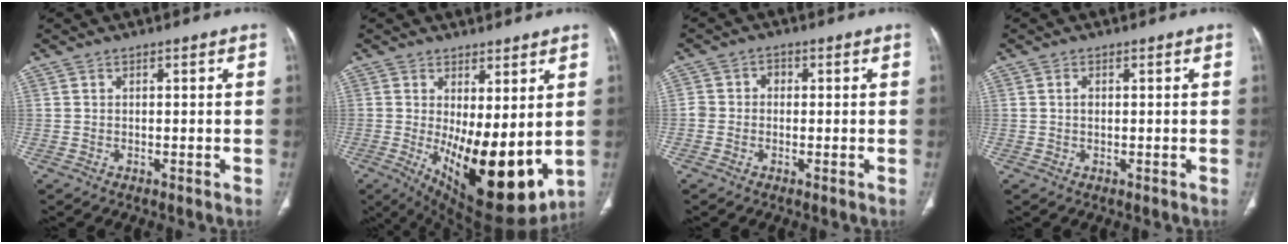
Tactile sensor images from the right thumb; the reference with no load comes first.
{"total": 17.7, "force": [-1.0, 7.1, 16.2], "torque": [-0.243, -0.042, 0.012]}
{"total": 3.0, "force": [-0.4, 2.7, 1.2], "torque": [-0.008, 0.015, -0.011]}
{"total": 1.7, "force": [0.2, 1.2, 1.2], "torque": [-0.015, 0.001, 0.002]}